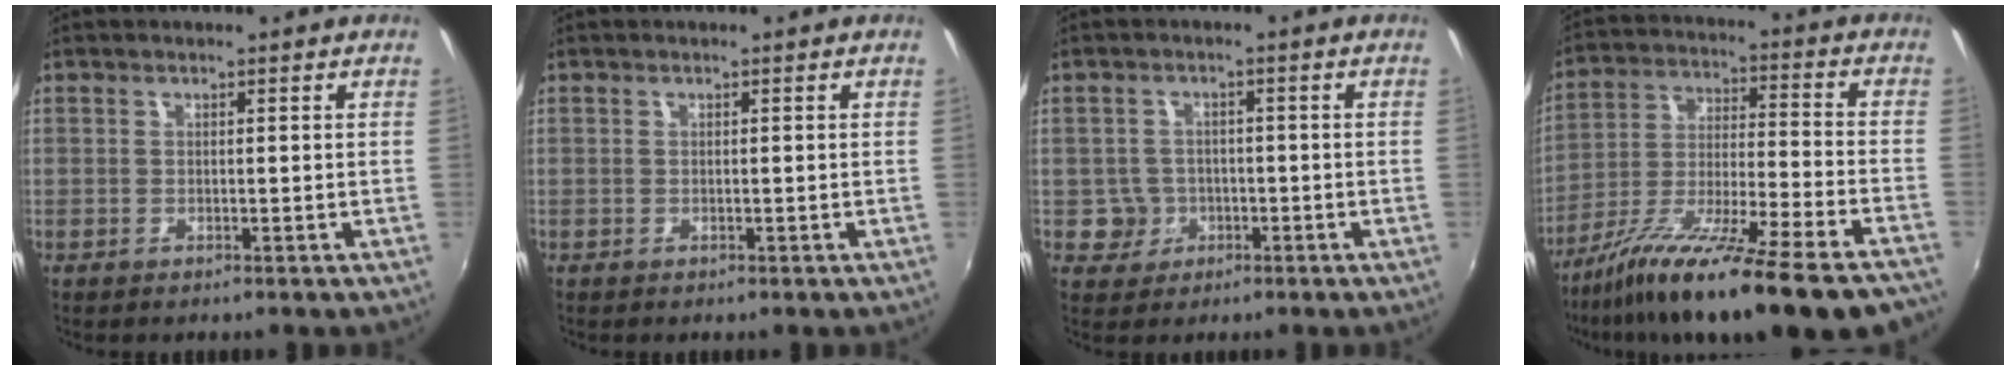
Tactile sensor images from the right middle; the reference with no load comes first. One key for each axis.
{"total": 0.0}
{"total": 4.1, "fx": -1.3, "fy": 3.9, "fz": 0.3, "tx": -0.014, "ty": 0.010, "tz": -0.016}
{"total": 24.9, "fx": -19.3, "fy": 2.0, "fz": 15.6, "tx": -0.270, "ty": -0.065, "tz": -0.304}